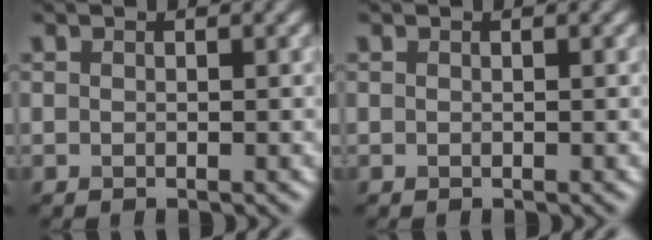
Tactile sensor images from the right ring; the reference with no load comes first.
{"total": 0.0}